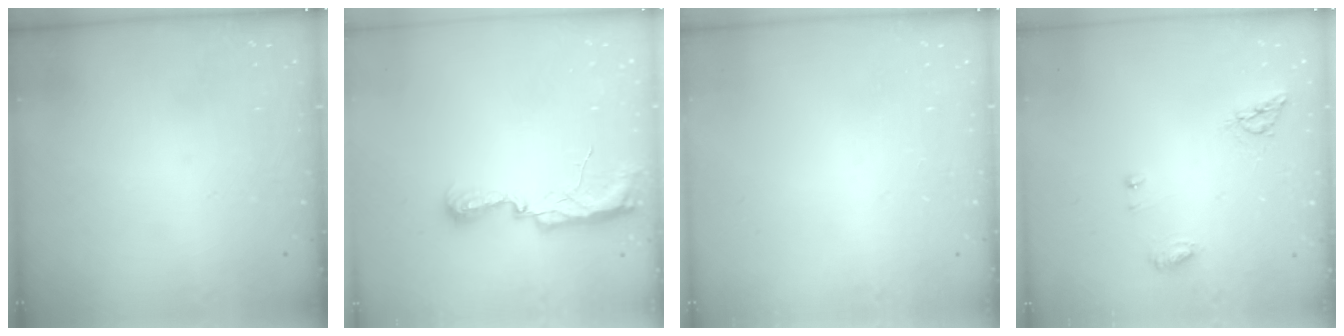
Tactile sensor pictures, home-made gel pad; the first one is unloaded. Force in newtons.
{"total": 11.5, "press": 10.2, "slide": 5.3}
{"total": 0.0}
{"total": 6.6, "press": 6.5, "slide": 0.6}